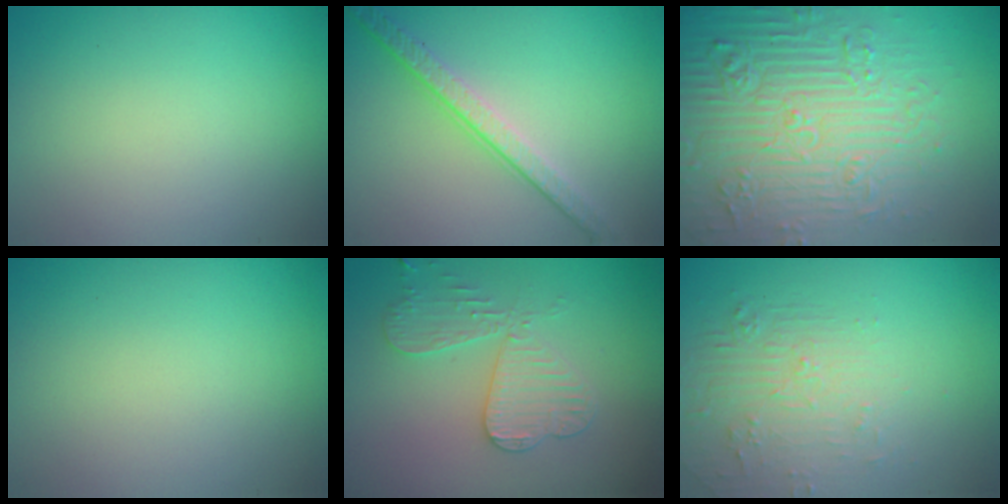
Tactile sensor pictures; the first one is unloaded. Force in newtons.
{"total": 3.8, "press": 2.8, "slide": 2.5}
{"total": 7.9, "press": 7.7, "slide": 1.9}
{"total": 0.0}
{"total": 3.4, "press": 3.4, "slide": 0.6}
{"total": 2.1, "press": 0.9, "slide": 1.9}